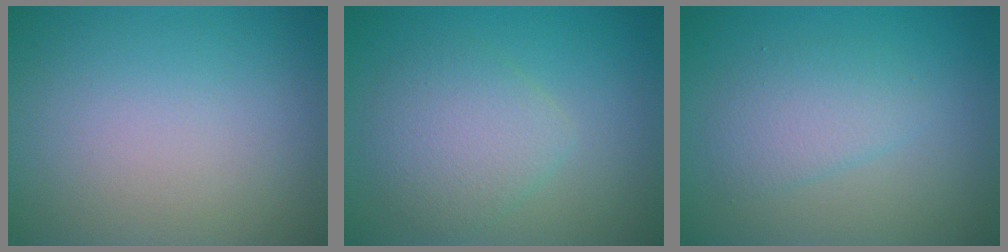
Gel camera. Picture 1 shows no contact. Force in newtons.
{"total": 3.5, "press": 3.5, "slide": 0.0}
{"total": 2.6, "press": 2.6, "slide": 0.0}